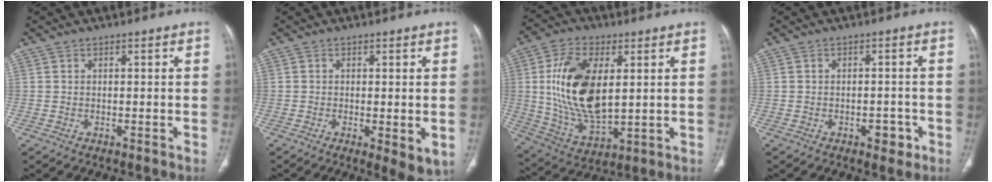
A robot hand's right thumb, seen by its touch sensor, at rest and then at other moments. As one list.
[{"total": 5.6, "force": [-1.3, 1.9, 5.1], "torque": [-0.074, -0.017, -0.017]}, {"total": 18.0, "force": [3.1, 9.5, 15.0], "torque": [-0.276, -0.015, 0.067]}, {"total": 3.2, "force": [-1.5, 1.9, 2.1], "torque": [-0.014, 0.008, -0.017]}]